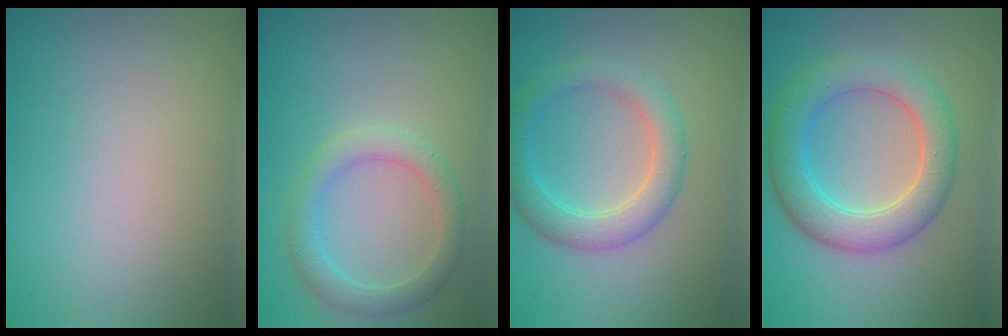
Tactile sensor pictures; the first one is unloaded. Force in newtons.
{"total": 3.0, "press": 3.0, "slide": 0.1}
{"total": 3.7, "press": 3.7, "slide": 0.0}
{"total": 5.6, "press": 5.6, "slide": 0.5}